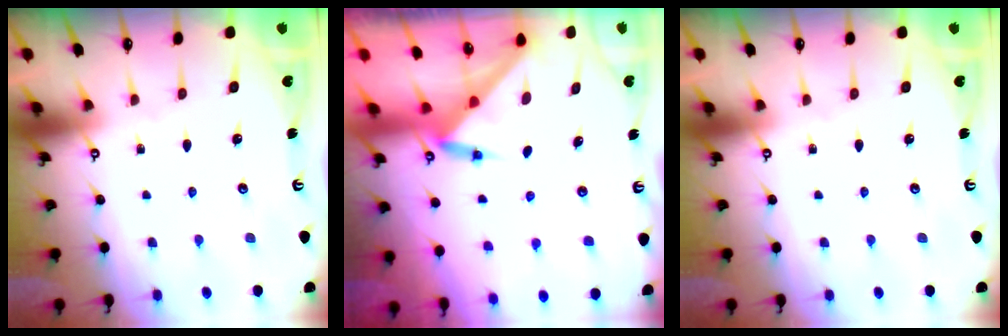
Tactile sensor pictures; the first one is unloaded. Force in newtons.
{"total": 3.5, "press": 3.5, "slide": 0.3}
{"total": 0.0}